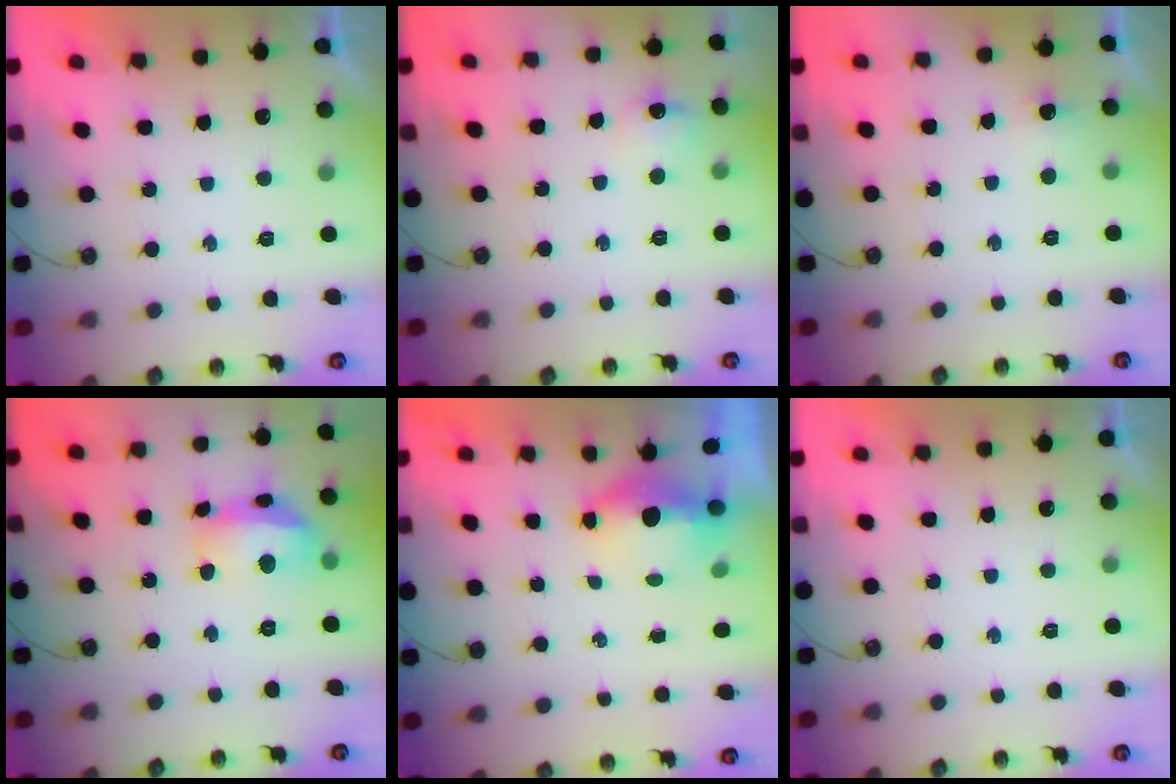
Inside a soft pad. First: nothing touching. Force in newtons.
{"total": 7.3, "press": 7.2, "slide": 1.0}
{"total": 3.9, "press": 3.8, "slide": 1.0}
{"total": 14.0, "press": 13.9, "slide": 1.5}
{"total": 5.0, "press": 4.7, "slide": 1.6}
{"total": 0.0}